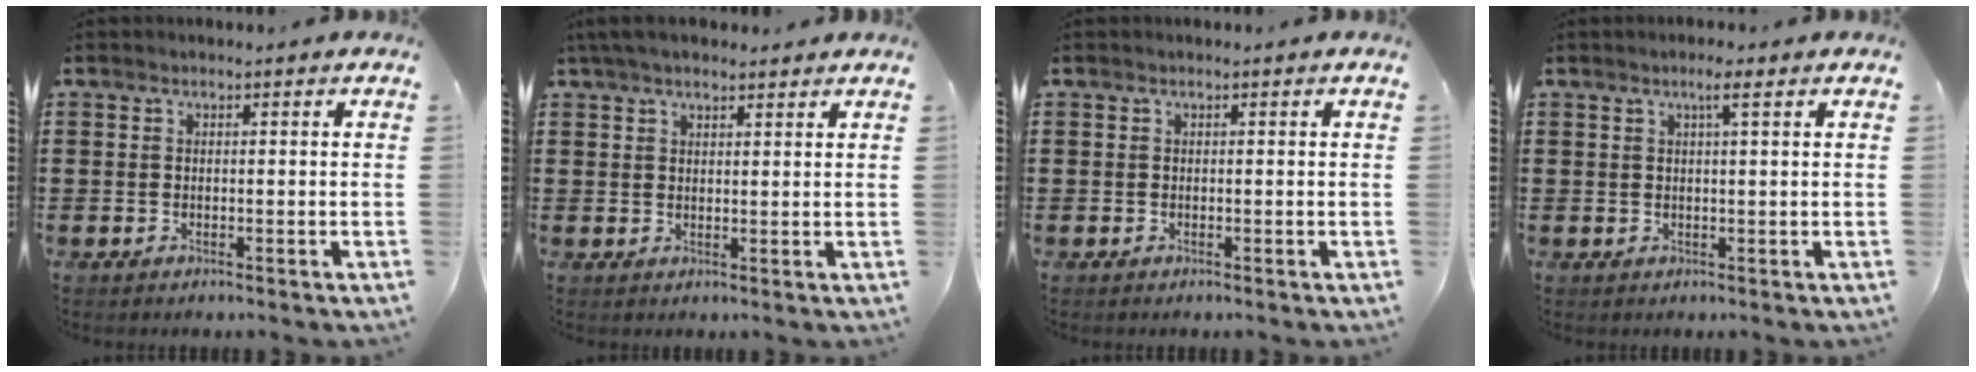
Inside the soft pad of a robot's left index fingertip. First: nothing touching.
{"total": 3.8, "force": [3.1, 1.3, 1.9], "torque": [-0.045, 0.003, 0.058]}
{"total": 0.0}
{"total": 2.4, "force": [1.2, 0.2, 2.0], "torque": [-0.043, 0.002, 0.020]}